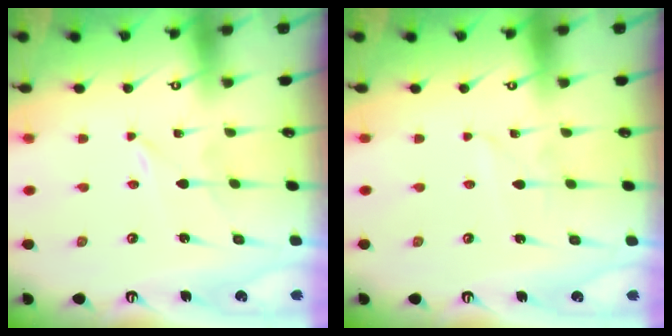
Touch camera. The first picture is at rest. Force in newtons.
{"total": 0.9, "press": 0.9, "slide": 0.1}